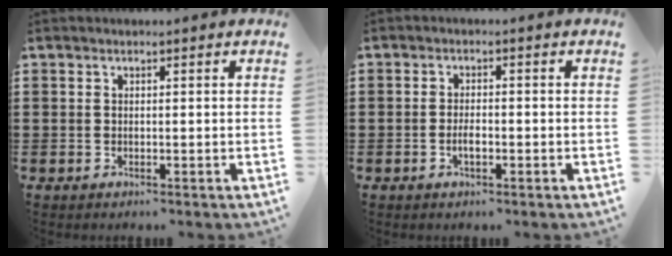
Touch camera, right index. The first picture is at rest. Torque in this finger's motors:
{"motor_torque": [1.09, 1.05, 0.15, 0.06]}